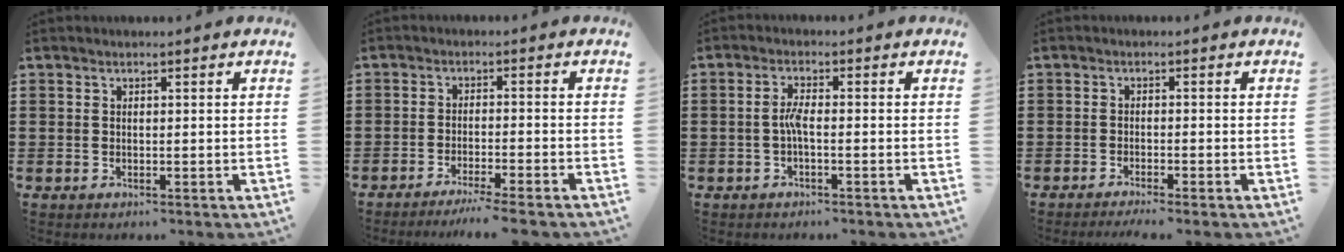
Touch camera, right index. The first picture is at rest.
{"total": 3.5, "force": [-3.1, -0.5, 1.6], "torque": [-0.026, -0.008, -0.059]}
{"total": 2.7, "force": [-0.7, 0.5, 2.6], "torque": [-0.057, 0.000, -0.017]}
{"total": 1.4, "force": [-1.2, -0.3, 0.5], "torque": [-0.009, 0.000, -0.024]}